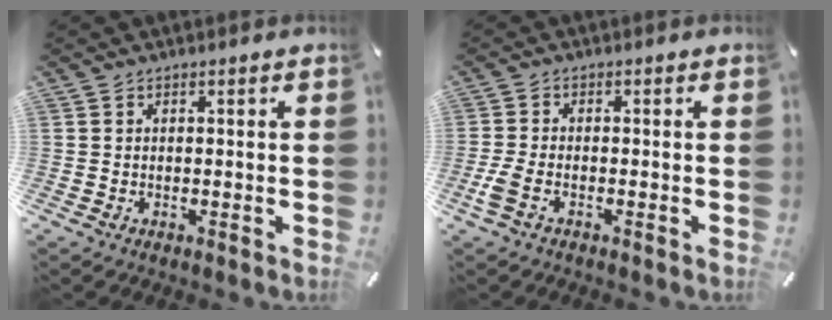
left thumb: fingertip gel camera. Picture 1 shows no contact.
{"total": 3.7, "force": [-1.6, 1.5, 3.0], "torque": [-0.067, 0.000, -0.032]}